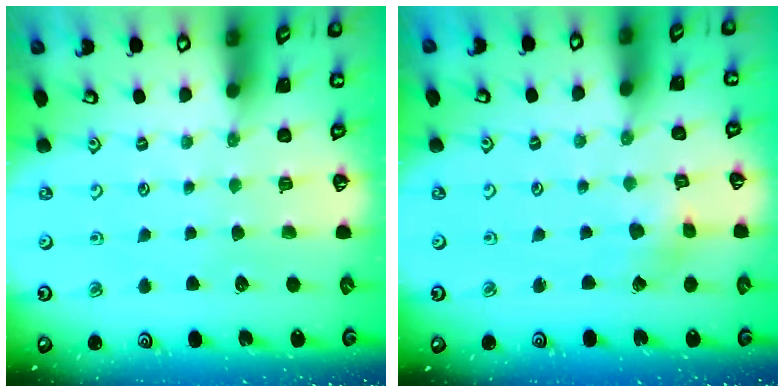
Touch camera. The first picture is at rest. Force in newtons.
{"total": 2.4, "press": 2.4, "slide": 0.3}